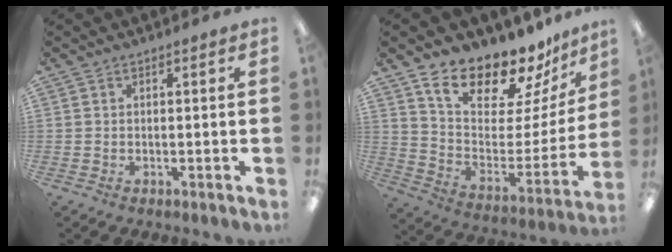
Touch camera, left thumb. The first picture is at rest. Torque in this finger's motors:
{"motor_torque": [0.18, 0.63, 1.44, -1.34, 0.08]}